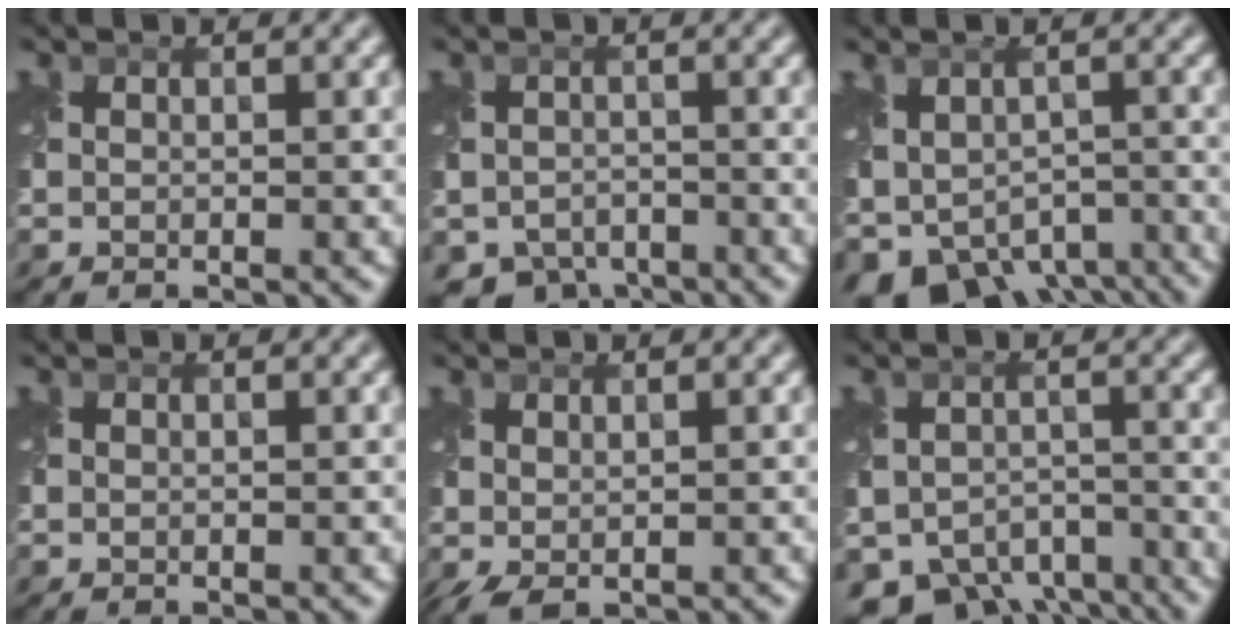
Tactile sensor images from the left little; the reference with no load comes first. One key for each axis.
{"total": 5.3, "fx": -4.1, "fy": 3.0, "fz": 1.4, "tx": -0.018, "ty": -0.022, "tz": -0.069}
{"total": 9.2, "fx": -5.1, "fy": 5.7, "fz": 5.0, "tx": -0.095, "ty": -0.024, "tz": -0.067}
{"total": 0.0}
{"total": 1.4, "fx": 0.2, "fy": 0.6, "fz": 1.2, "tx": -0.035, "ty": -0.001, "tz": 0.006}
{"total": 9.8, "fx": -7.6, "fy": 5.2, "fz": 3.2, "tx": -0.052, "ty": -0.023, "tz": -0.103}